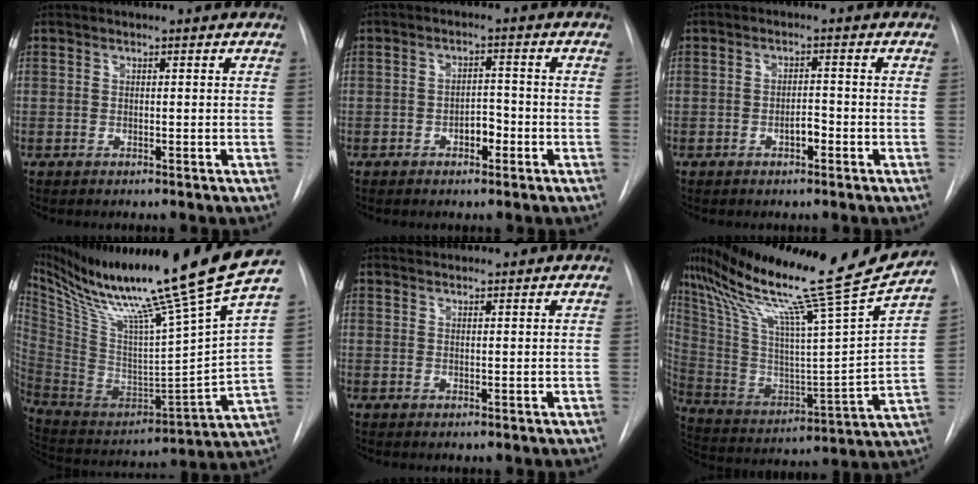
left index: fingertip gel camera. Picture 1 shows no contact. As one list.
[{"total": 2.9, "force": [-1.3, 1.5, 2.1], "torque": [-0.028, 0.007, -0.022]}, {"total": 2.0, "force": [-0.9, 0.7, 1.6], "torque": [-0.026, 0.003, -0.015]}, {"total": 28.6, "force": [21.7, -2.2, 18.6], "torque": [-0.317, -0.060, 0.349]}, {"total": 5.0, "force": [4.8, 0.5, 1.2], "torque": [-0.019, 0.035, 0.067]}, {"total": 28.0, "force": [23.3, -2.1, 15.4], "torque": [-0.286, -0.062, 0.362]}]